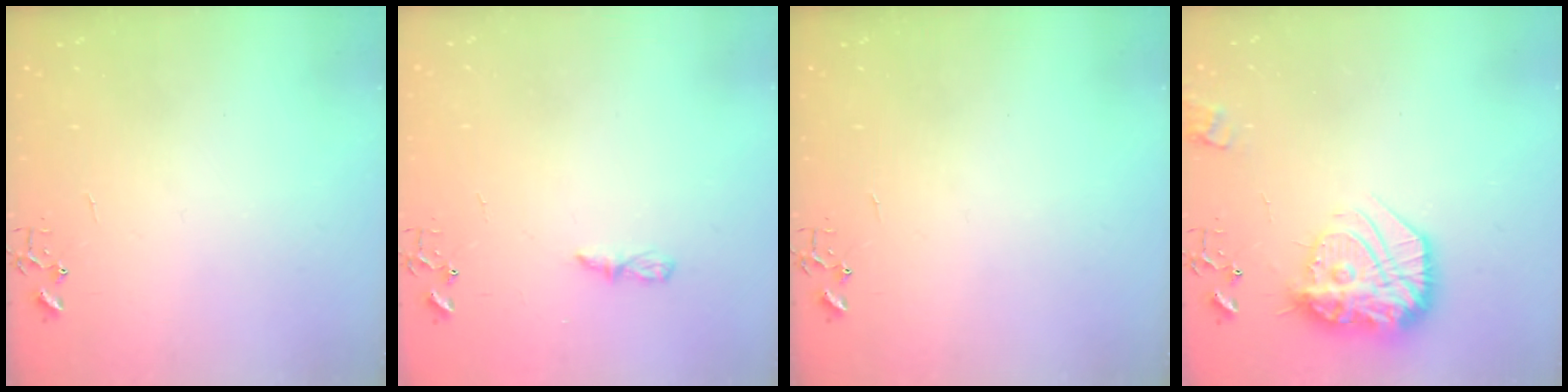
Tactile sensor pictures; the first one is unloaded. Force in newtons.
{"total": 3.6, "press": 3.6, "slide": 0.4}
{"total": 0.0}
{"total": 20.0, "press": 20.0, "slide": 0.8}